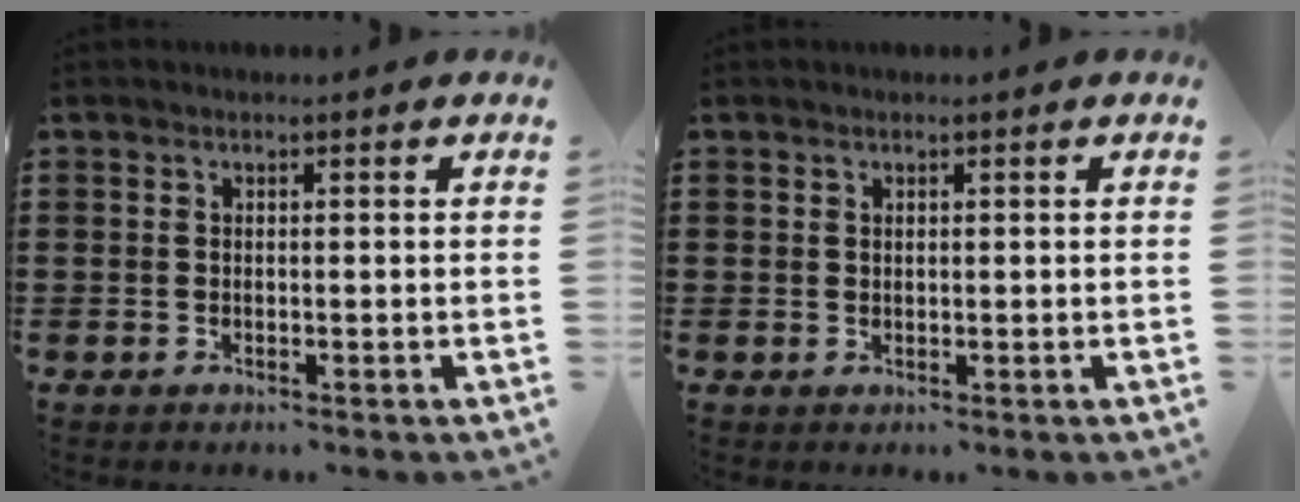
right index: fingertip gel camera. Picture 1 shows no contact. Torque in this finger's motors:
{"motor_torque": [-0.12, 0.35, -0.02, -0.01]}